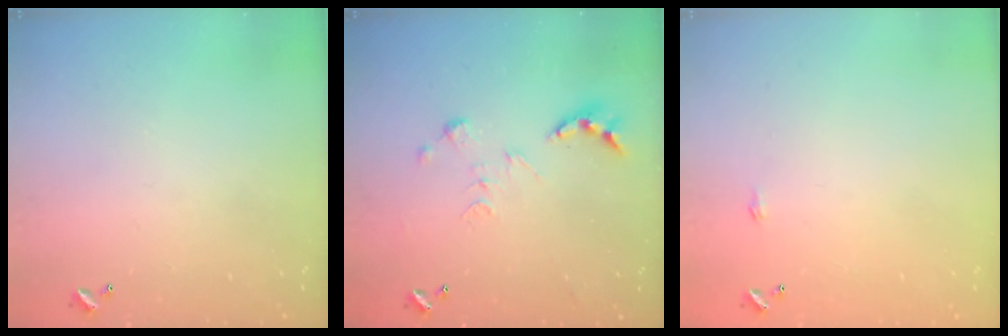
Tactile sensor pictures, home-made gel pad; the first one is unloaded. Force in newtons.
{"total": 0.0}
{"total": 0.6, "press": 0.6, "slide": 0.2}